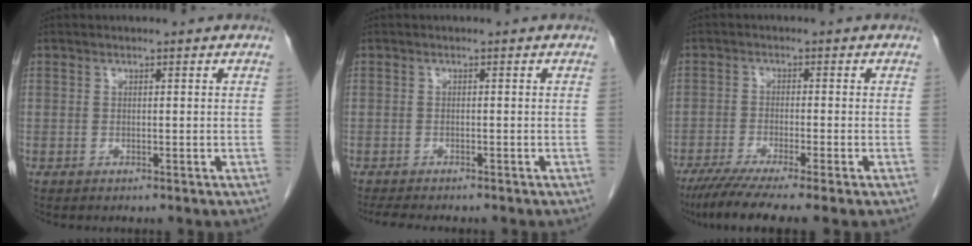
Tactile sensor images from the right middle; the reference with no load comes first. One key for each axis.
{"total": 4.8, "fx": -4.1, "fy": 1.0, "fz": 2.2, "tx": -0.034, "ty": -0.010, "tz": -0.061}
{"total": 8.7, "fx": -6.6, "fy": -0.5, "fz": 5.6, "tx": -0.086, "ty": -0.024, "tz": -0.107}